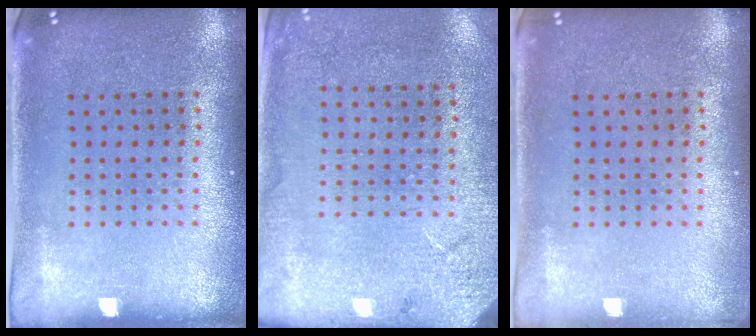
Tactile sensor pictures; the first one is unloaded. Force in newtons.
{"total": 2.6, "press": 2.4, "slide": 0.9}
{"total": 0.5, "press": 0.5, "slide": 0.2}